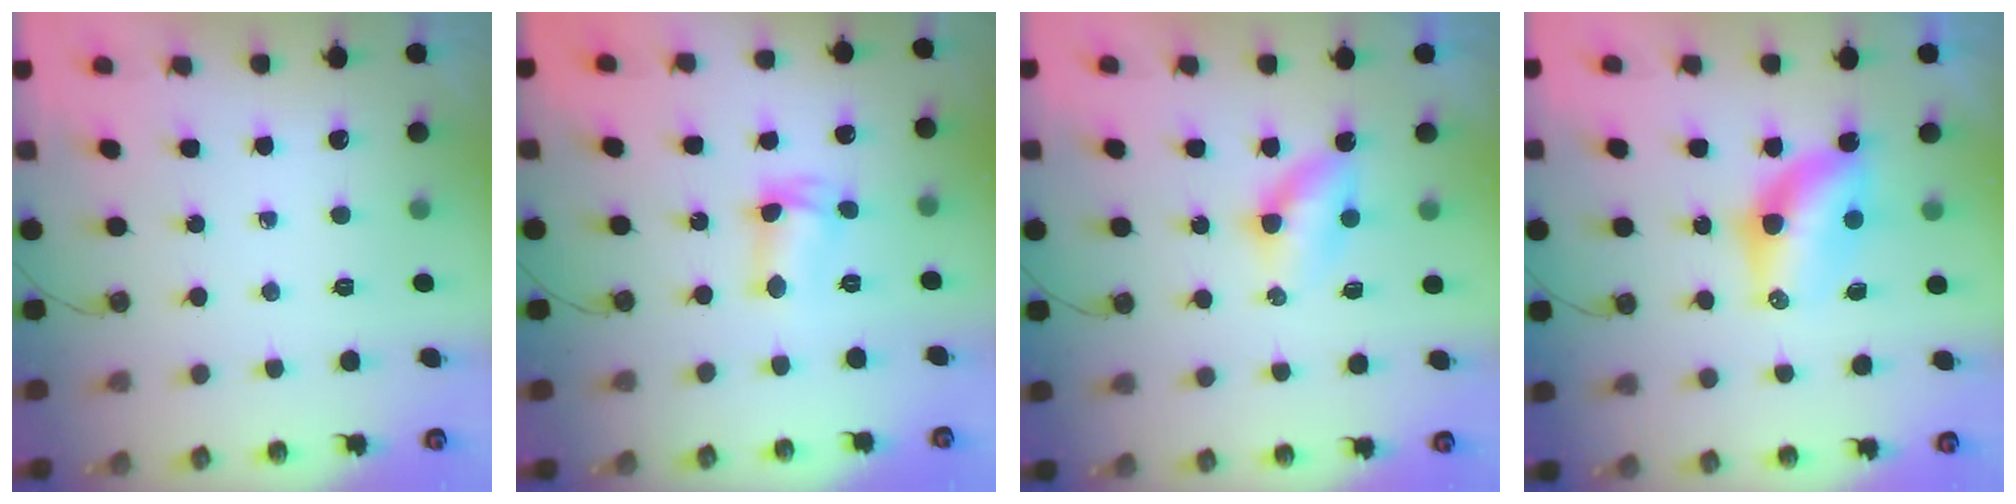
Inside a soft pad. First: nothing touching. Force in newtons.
{"total": 6.4, "press": 6.3, "slide": 1.3}
{"total": 6.1, "press": 4.8, "slide": 3.7}
{"total": 7.8, "press": 7.7, "slide": 1.2}